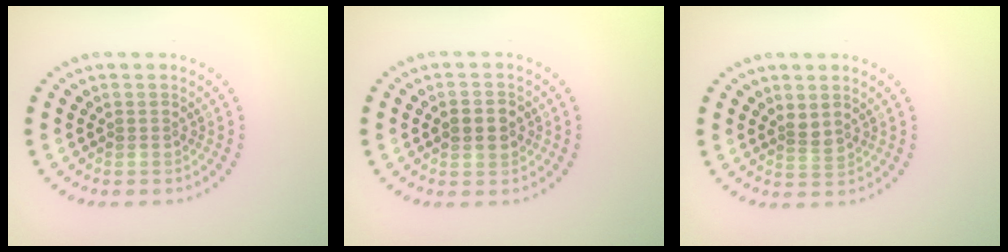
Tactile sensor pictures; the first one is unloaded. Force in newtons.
{"total": 2.3, "press": 2.2, "slide": 0.1}
{"total": 1.5, "press": 1.2, "slide": 0.9}